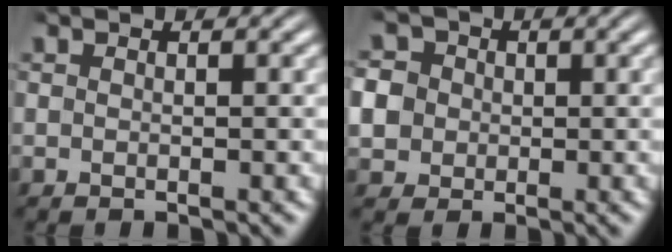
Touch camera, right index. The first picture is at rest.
{"total": 6.6, "force": [0.5, 5.9, 2.9], "torque": [-0.071, -0.012, 0.008]}